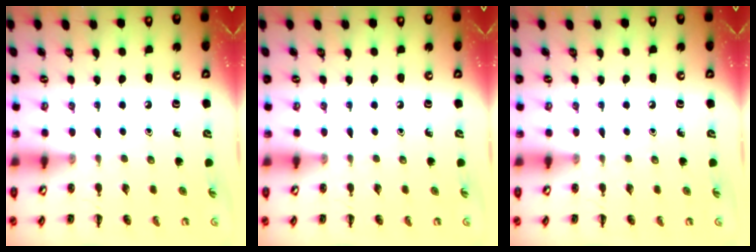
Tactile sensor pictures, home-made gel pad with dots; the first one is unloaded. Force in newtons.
{"total": 0.0}
{"total": 0.0}